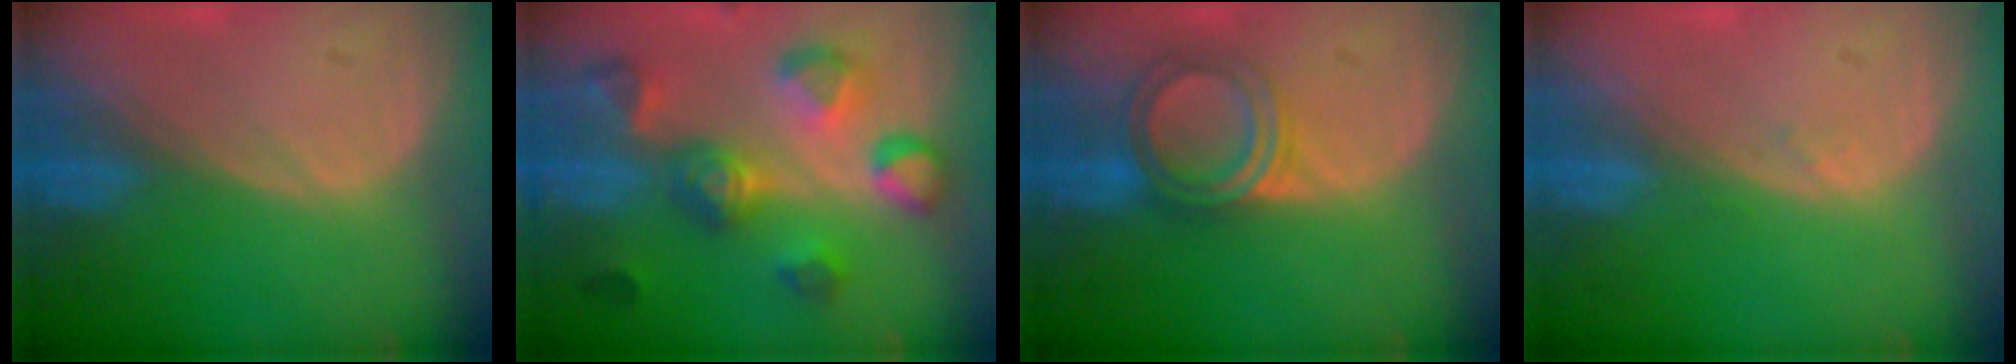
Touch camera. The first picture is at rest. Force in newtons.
{"total": 9.0, "press": 9.0, "slide": 0.6}
{"total": 5.3, "press": 5.2, "slide": 0.4}
{"total": 0.7, "press": 0.6, "slide": 0.3}